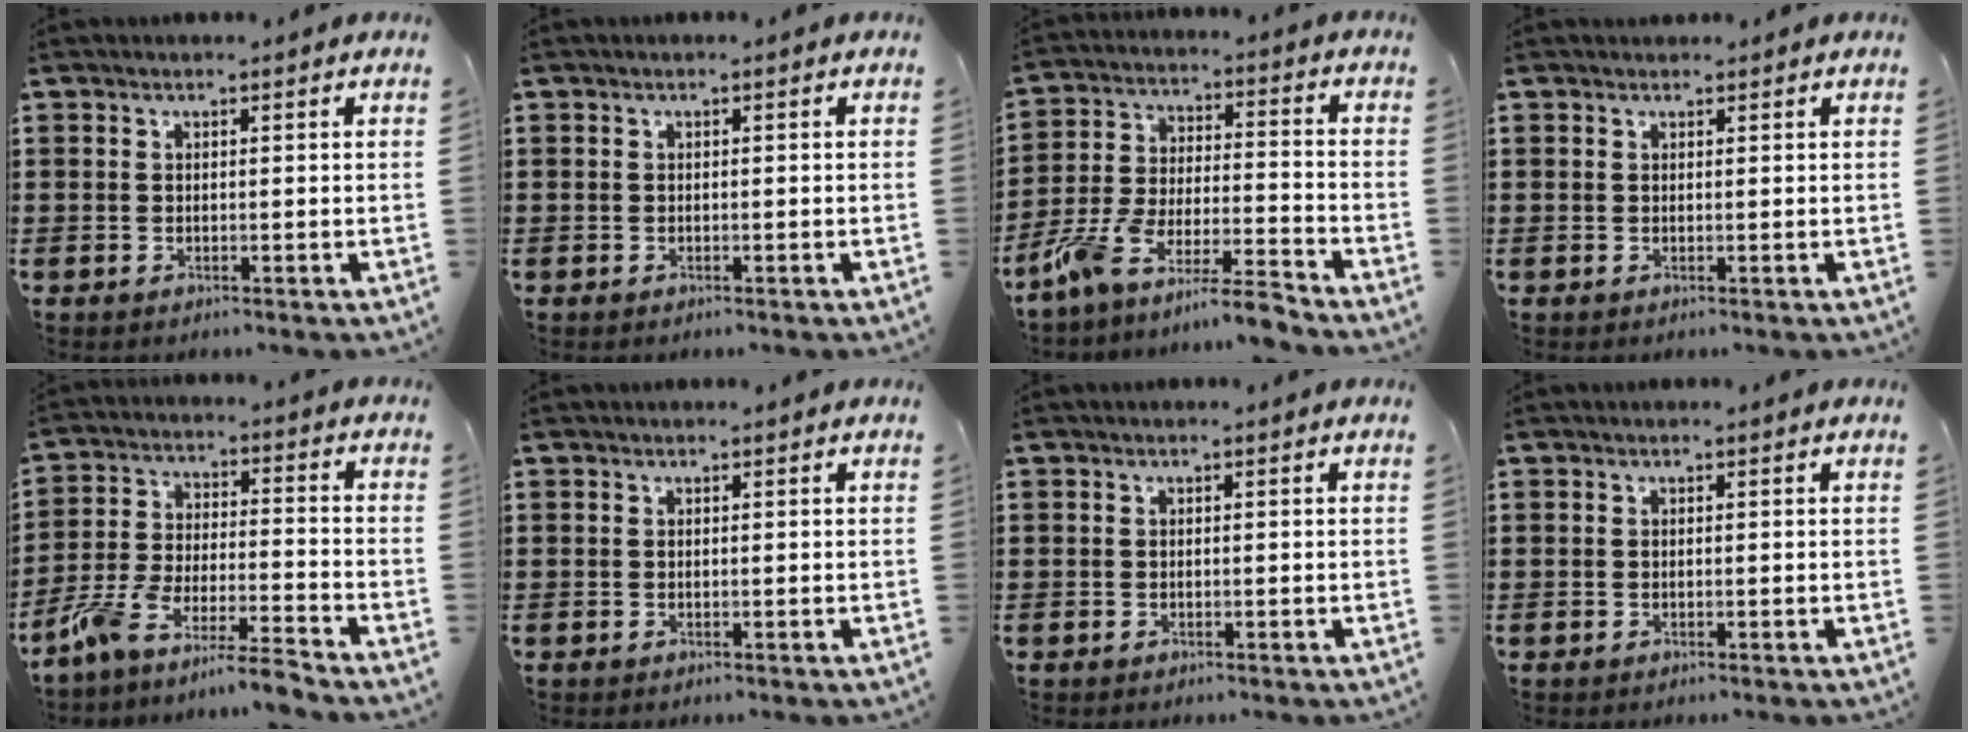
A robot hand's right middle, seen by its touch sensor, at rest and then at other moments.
{"total": 0.0}
{"total": 8.8, "force": [-8.2, -0.3, 3.2], "torque": [-0.075, -0.001, -0.167]}
{"total": 0.8, "force": [0.7, 0.4, -0.1], "torque": [0.009, -0.001, 0.011]}
{"total": 7.9, "force": [-7.4, -0.6, 2.7], "torque": [-0.061, -0.002, -0.149]}
{"total": 0.6, "force": [-0.6, 0.0, 0.0], "torque": [0.001, 0.001, -0.011]}
{"total": 0.0}
{"total": 0.0}